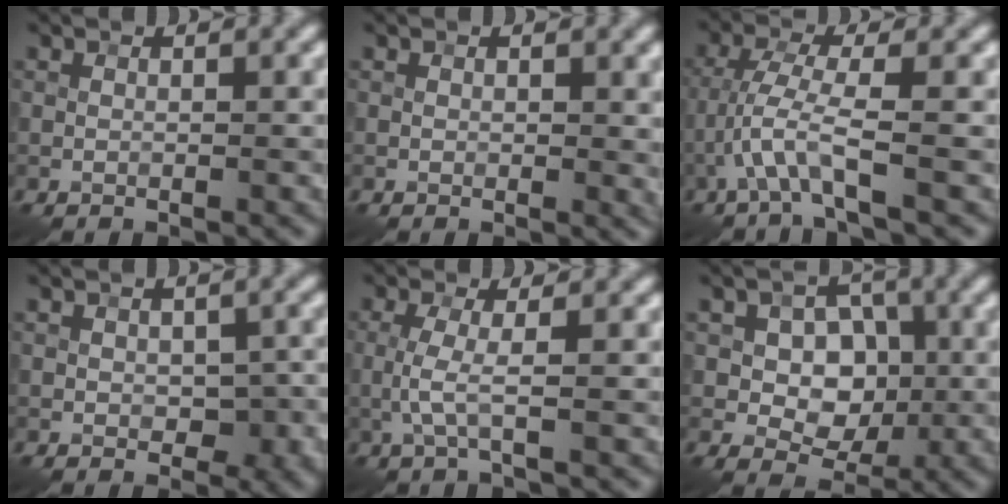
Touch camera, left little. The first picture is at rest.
{"total": 1.1, "force": [0.4, 0.7, 0.7], "torque": [-0.005, -0.004, 0.006]}
{"total": 3.5, "force": [-1.7, 0.1, 3.0], "torque": [-0.068, 0.010, -0.039]}
{"total": 3.3, "force": [-0.3, 2.1, 2.5], "torque": [-0.031, -0.008, -0.001]}
{"total": 2.2, "force": [-0.3, 0.2, 2.2], "torque": [-0.049, 0.001, -0.009]}
{"total": 6.3, "force": [0.2, 4.7, 4.2], "torque": [-0.051, -0.003, -0.005]}